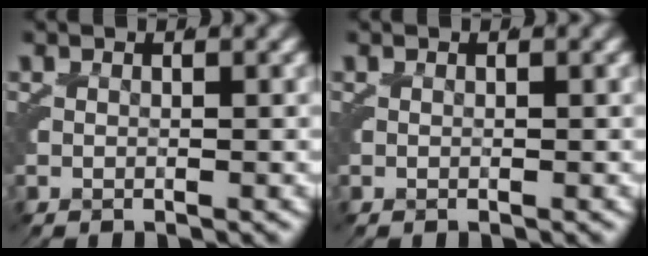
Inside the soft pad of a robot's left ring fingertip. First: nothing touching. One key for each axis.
{"total": 0.0}